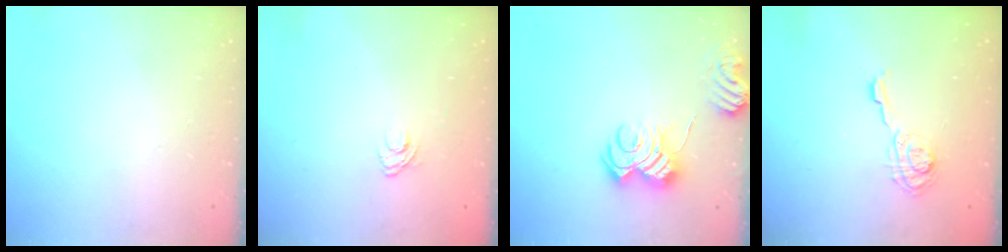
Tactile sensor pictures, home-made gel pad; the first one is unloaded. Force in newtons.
{"total": 3.0, "press": 2.6, "slide": 1.4}
{"total": 8.5, "press": 8.5, "slide": 0.9}
{"total": 6.4, "press": 6.4, "slide": 0.6}